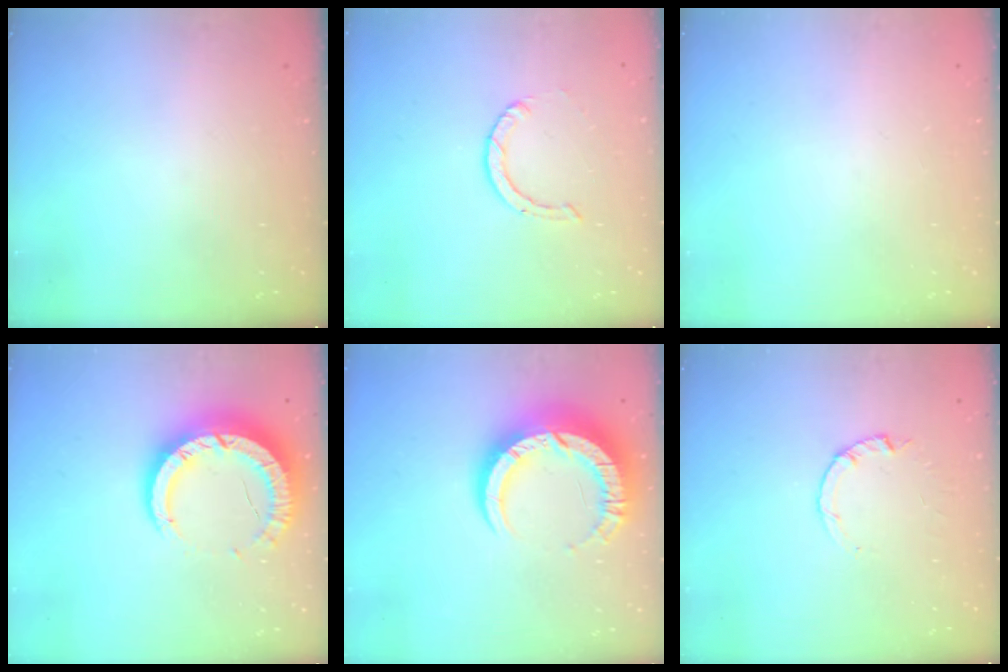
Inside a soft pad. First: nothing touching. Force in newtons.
{"total": 0.9, "press": 0.9, "slide": 0.1}
{"total": 0.0}
{"total": 14.1, "press": 14.1, "slide": 1.2}
{"total": 13.7, "press": 13.6, "slide": 1.2}
{"total": 1.0, "press": 0.9, "slide": 0.3}